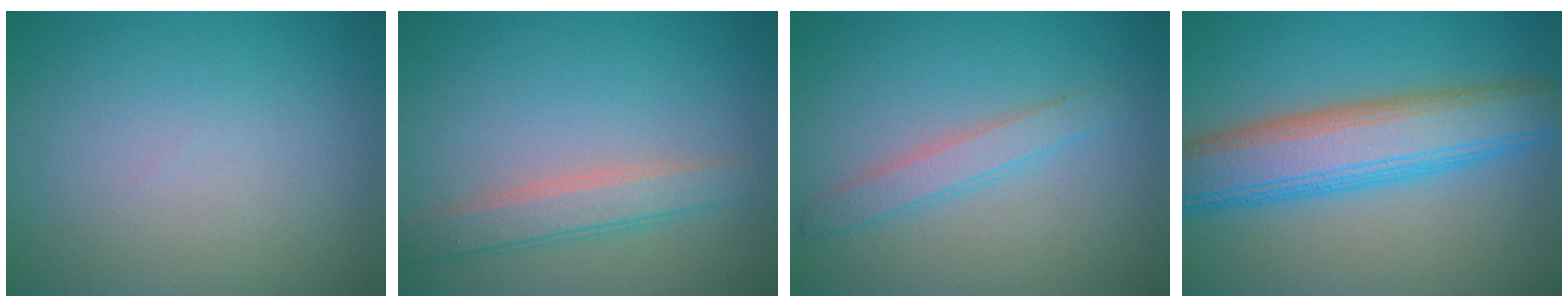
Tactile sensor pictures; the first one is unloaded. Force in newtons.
{"total": 3.0, "press": 3.0, "slide": 0.2}
{"total": 2.2, "press": 2.2, "slide": 0.1}
{"total": 8.4, "press": 8.3, "slide": 0.6}